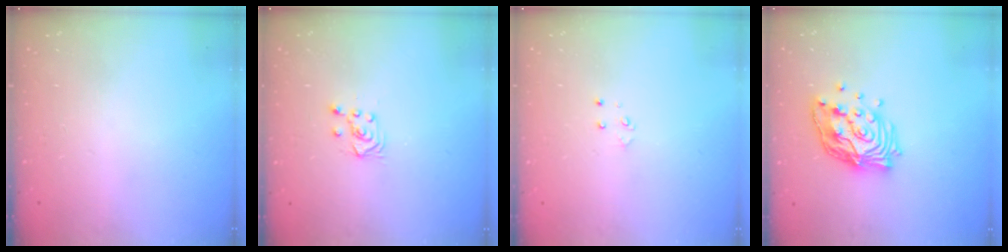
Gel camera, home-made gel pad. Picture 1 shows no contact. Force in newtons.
{"total": 4.5, "press": 4.4, "slide": 0.8}
{"total": 3.3, "press": 3.2, "slide": 0.4}
{"total": 14.8, "press": 14.8, "slide": 1.2}